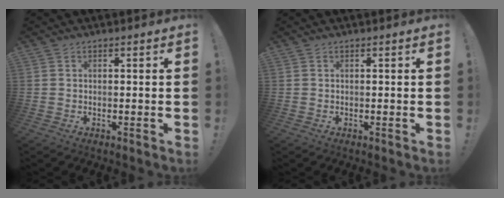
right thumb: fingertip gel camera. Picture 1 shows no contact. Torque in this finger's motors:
{"motor_torque": [0.01, 0.01, -0.02, -0.02, 0.04]}